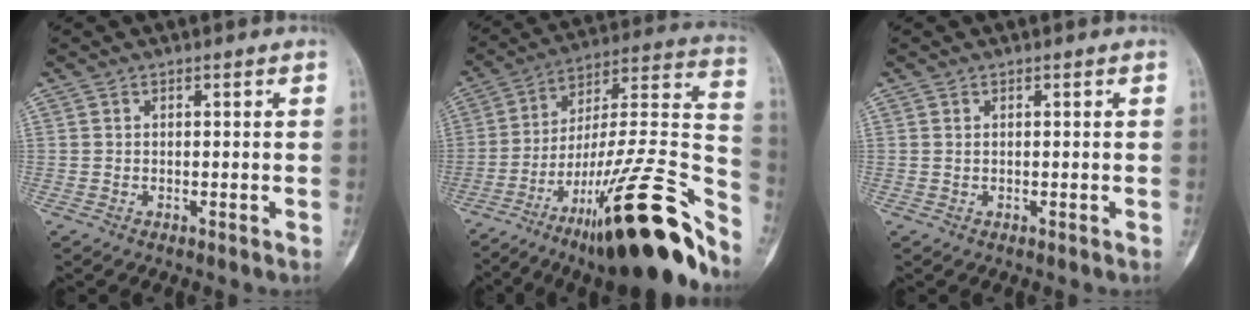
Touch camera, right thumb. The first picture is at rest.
{"total": 31.7, "force": [-18.4, 6.6, 24.9], "torque": [-0.295, 0.091, -0.284]}
{"total": 0.0}